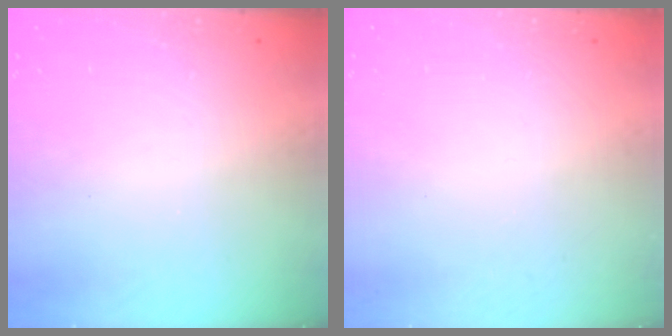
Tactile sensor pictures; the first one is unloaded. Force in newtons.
{"total": 0.0}